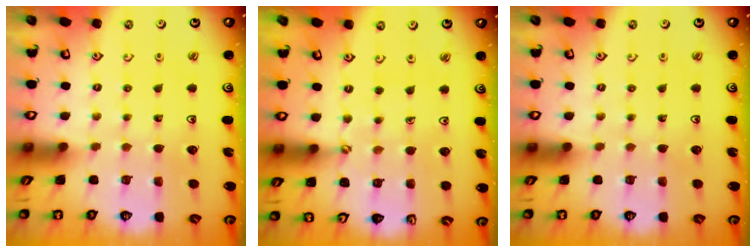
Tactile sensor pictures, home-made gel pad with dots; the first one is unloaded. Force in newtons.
{"total": 1.4, "press": 1.3, "slide": 0.3}
{"total": 0.0}